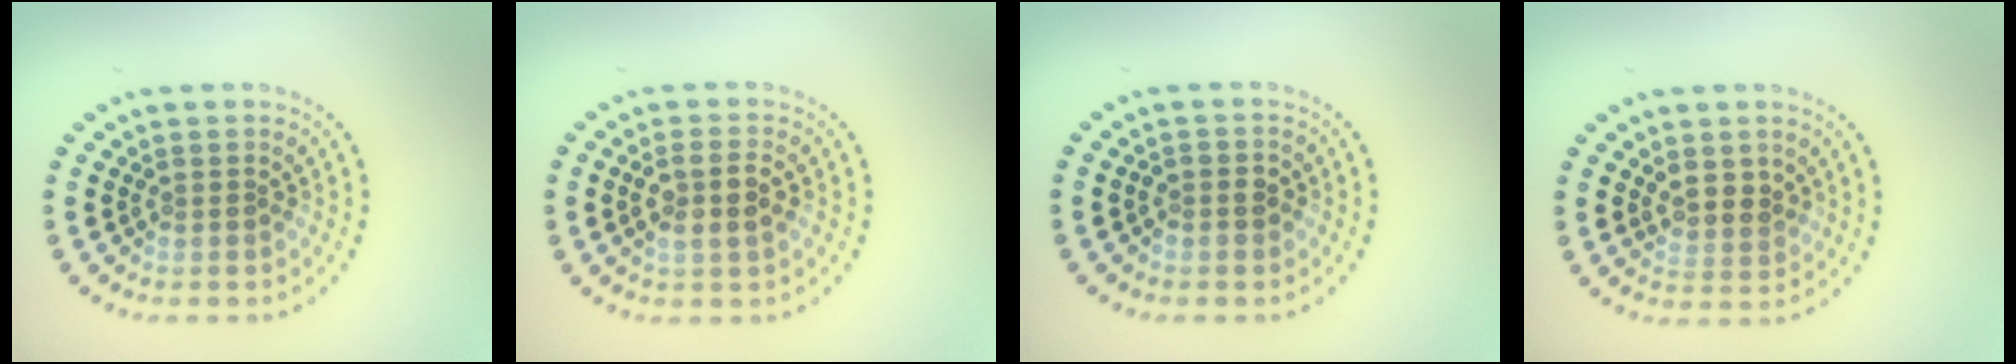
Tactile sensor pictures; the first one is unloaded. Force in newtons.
{"total": 2.7, "press": 2.6, "slide": 0.8}
{"total": 1.5, "press": 1.4, "slide": 0.4}
{"total": 2.3, "press": 2.1, "slide": 0.9}